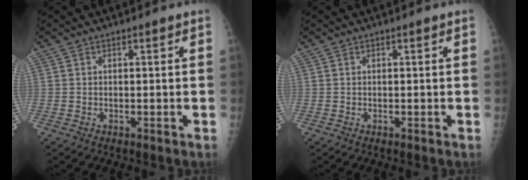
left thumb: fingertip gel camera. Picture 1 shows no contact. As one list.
[{"total": 0.0}]